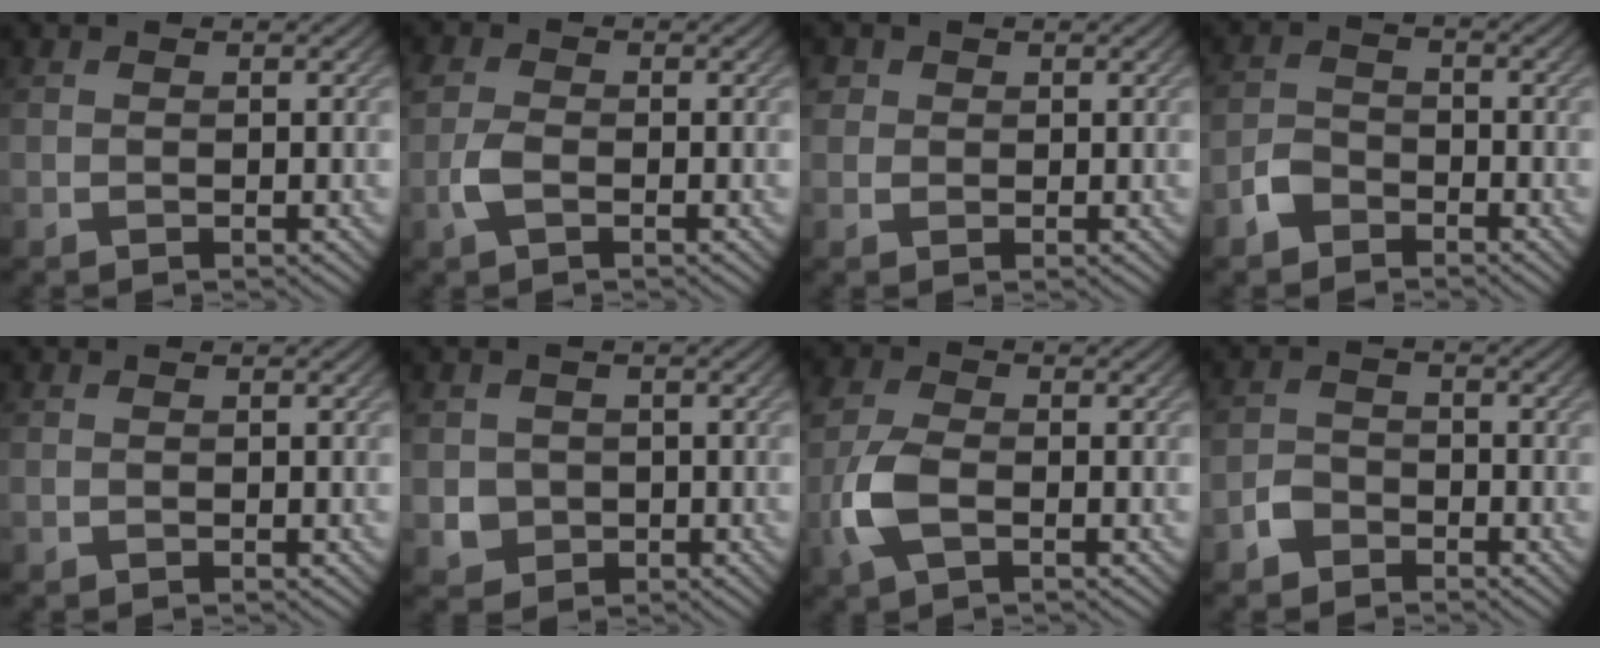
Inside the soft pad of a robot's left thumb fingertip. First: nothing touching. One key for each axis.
{"total": 2.7, "fx": -0.9, "fy": 1.6, "fz": 2.0, "tx": -0.052, "ty": 0.004, "tz": -0.028}
{"total": 2.1, "fx": 0.9, "fy": 1.8, "fz": 0.4, "tx": -0.012, "ty": 0.005, "tz": 0.008}
{"total": 3.3, "fx": -2.3, "fy": 2.1, "fz": 1.2, "tx": -0.027, "ty": 0.005, "tz": -0.060}
{"total": 0.0}
{"total": 2.8, "fx": -0.3, "fy": 2.7, "fz": 0.8, "tx": -0.018, "ty": -0.005, "tz": -0.009}
{"total": 5.6, "fx": -1.5, "fy": 3.1, "fz": 4.4, "tx": -0.116, "ty": 0.002, "tz": -0.040}
{"total": 2.6, "fx": -1.8, "fy": 1.7, "fz": 0.8, "tx": -0.015, "ty": 0.006, "tz": -0.047}